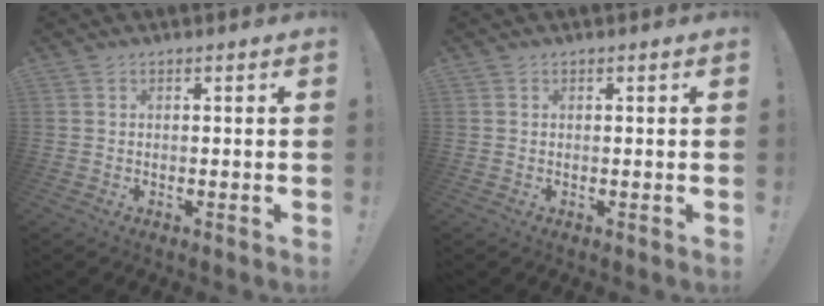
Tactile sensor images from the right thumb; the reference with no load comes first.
{"total": 0.0}